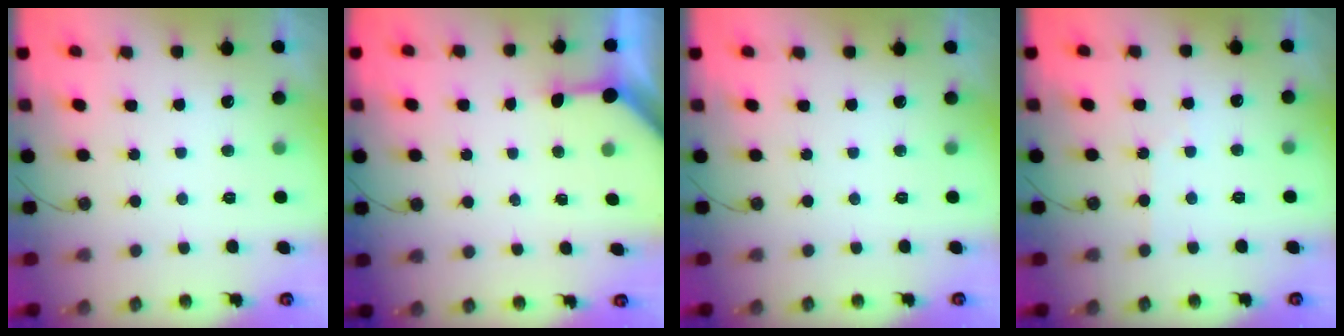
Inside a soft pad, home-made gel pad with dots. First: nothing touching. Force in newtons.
{"total": 3.6, "press": 3.6, "slide": 0.4}
{"total": 0.0}
{"total": 2.4, "press": 2.4, "slide": 0.4}